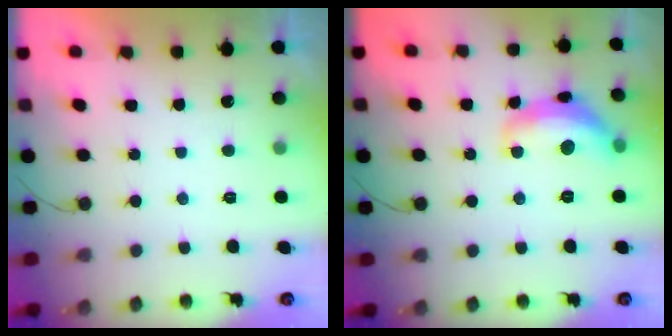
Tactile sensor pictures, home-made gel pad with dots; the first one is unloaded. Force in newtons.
{"total": 14.0, "press": 14.0, "slide": 0.8}